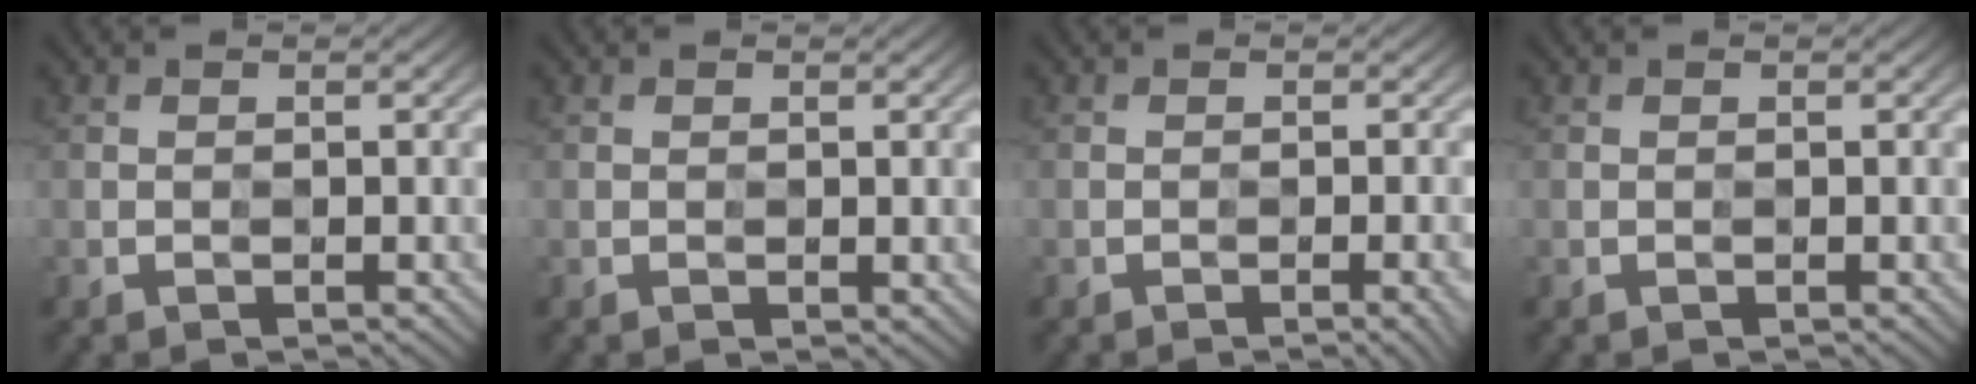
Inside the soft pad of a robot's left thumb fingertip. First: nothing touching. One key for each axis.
{"total": 0.6, "fx": 0.1, "fy": 0.4, "fz": 0.5, "tx": -0.007, "ty": -0.001, "tz": 0.002}
{"total": 2.7, "fx": -1.9, "fy": 0.3, "fz": 1.9, "tx": -0.016, "ty": -0.004, "tz": -0.020}
{"total": 0.0}